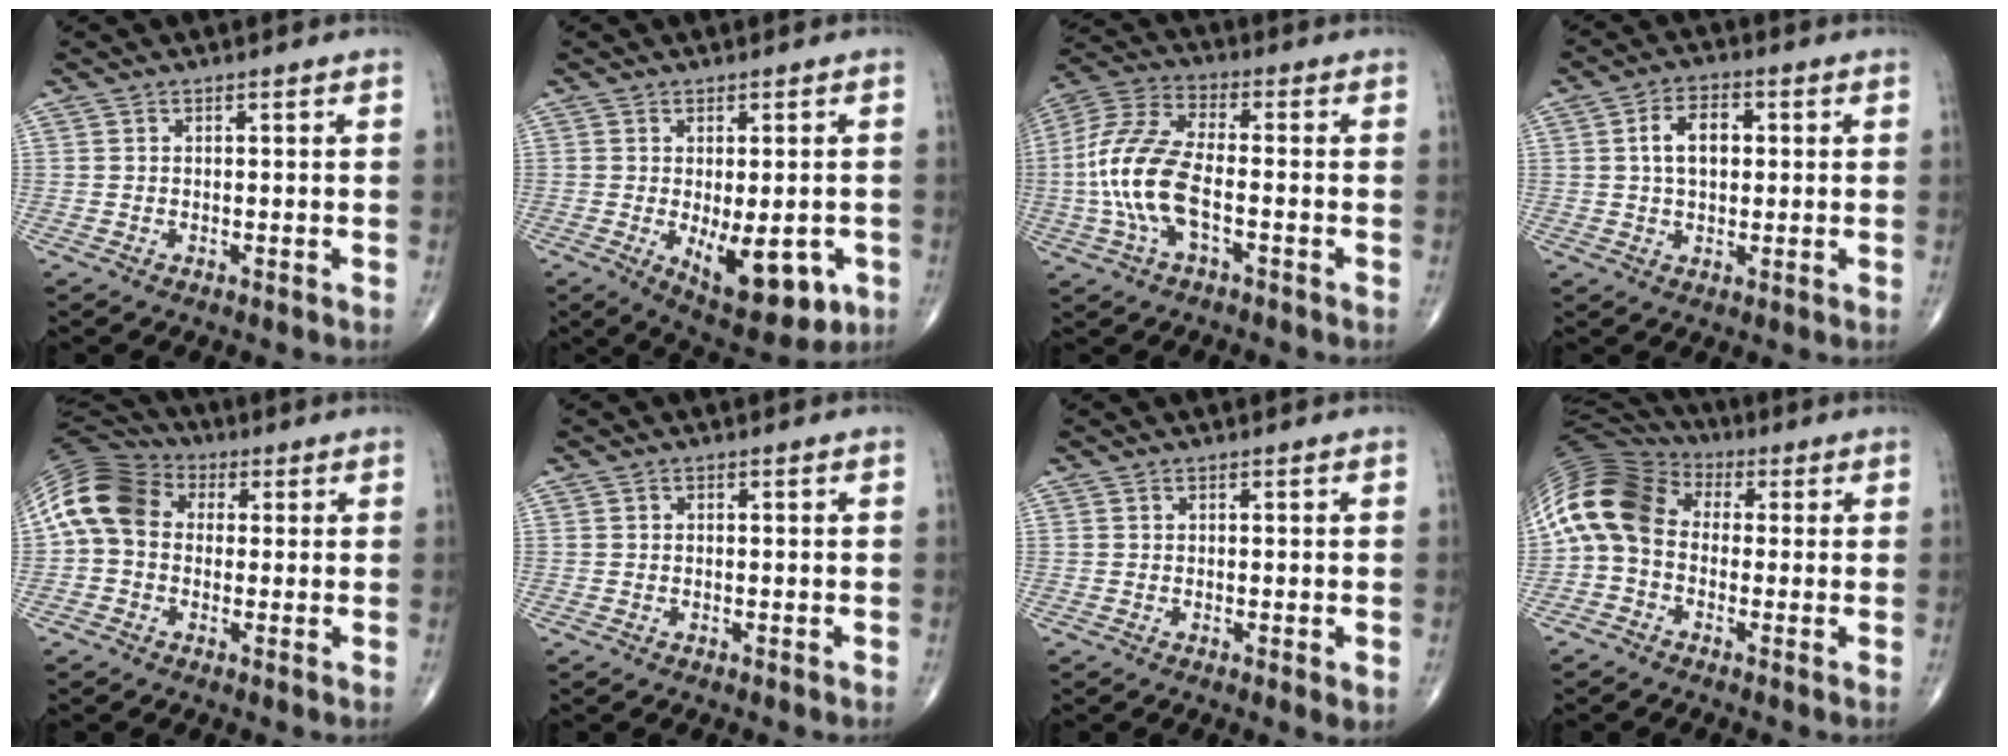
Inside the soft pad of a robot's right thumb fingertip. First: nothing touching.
{"total": 12.7, "force": [-3.6, 5.6, 10.8], "torque": [-0.133, -0.013, -0.034]}
{"total": 14.1, "force": [-2.8, 6.1, 12.4], "torque": [-0.279, 0.029, -0.058]}
{"total": 7.1, "force": [1.1, 4.5, 5.4], "torque": [-0.081, 0.012, 0.013]}
{"total": 12.5, "force": [1.3, 9.6, 7.8], "torque": [-0.147, 0.034, 0.011]}
{"total": 0.0}
{"total": 1.8, "force": [-0.3, 0.3, 1.8], "torque": [-0.032, -0.009, -0.004]}
{"total": 13.0, "force": [-0.2, 9.6, 8.8], "torque": [-0.175, 0.037, -0.019]}